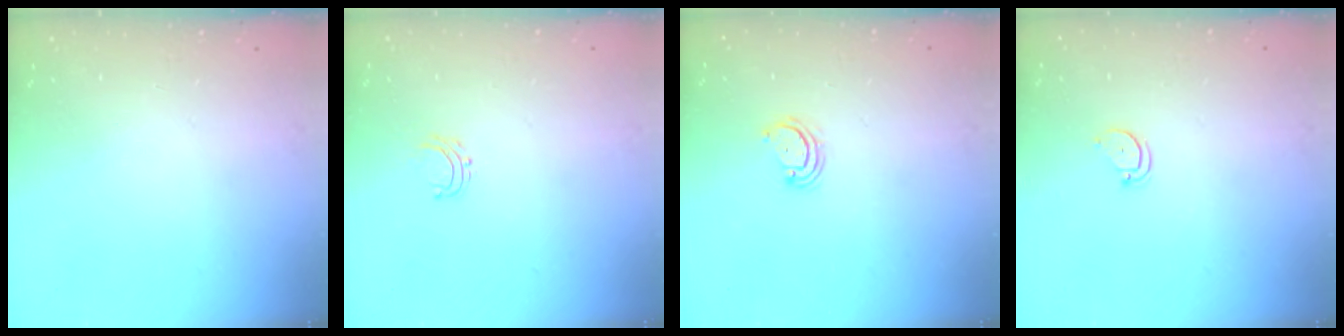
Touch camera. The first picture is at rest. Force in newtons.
{"total": 3.7, "press": 3.7, "slide": 0.3}
{"total": 2.9, "press": 2.8, "slide": 0.4}
{"total": 2.3, "press": 2.3, "slide": 0.2}